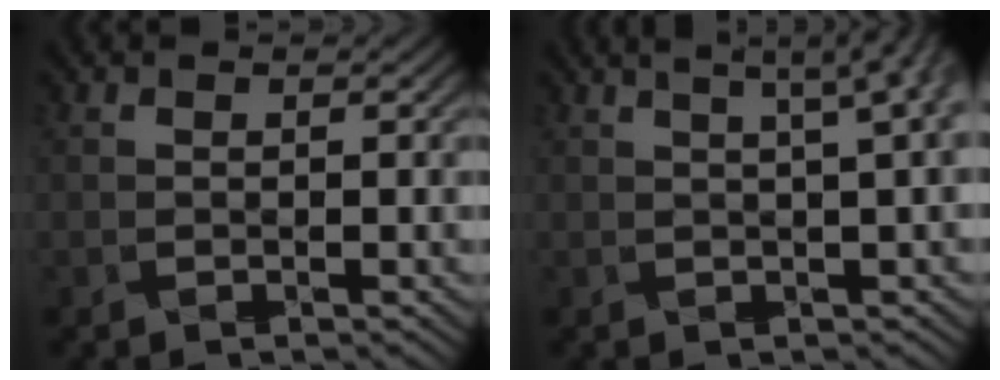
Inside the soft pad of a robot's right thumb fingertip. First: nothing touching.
{"total": 6.0, "force": [2.2, 0.8, 5.5], "torque": [-0.071, 0.018, 0.029]}